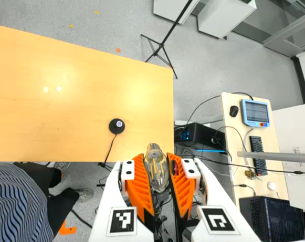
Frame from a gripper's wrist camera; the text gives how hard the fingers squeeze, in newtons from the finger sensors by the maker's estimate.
{"total": 20.3, "left": 24.7, "right": 16.0}